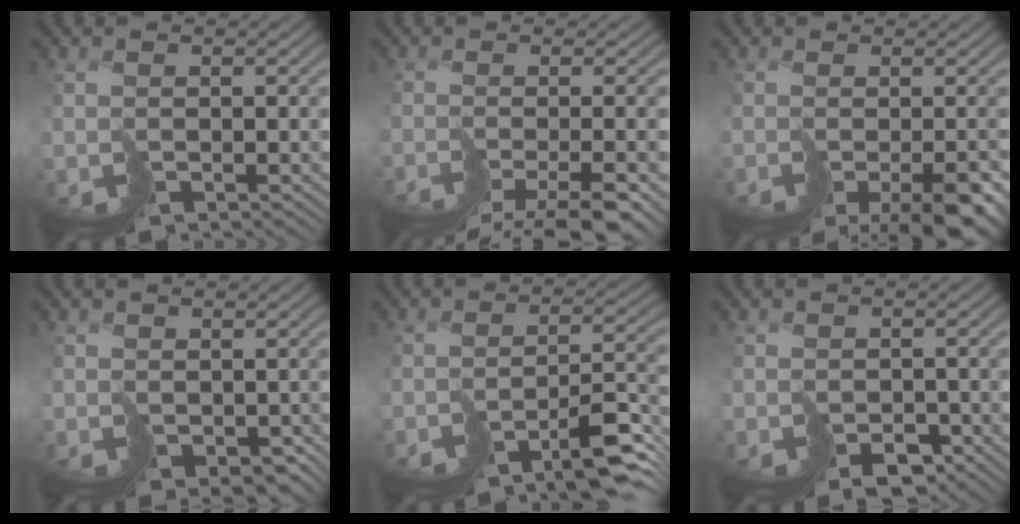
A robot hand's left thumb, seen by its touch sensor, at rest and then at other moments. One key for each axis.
{"total": 8.2, "fx": -6.1, "fy": 1.1, "fz": 5.4, "tx": -0.068, "ty": -0.009, "tz": -0.070}
{"total": 10.3, "fx": -6.5, "fy": 3.8, "fz": 7.0, "tx": -0.094, "ty": -0.034, "tz": -0.048}
{"total": 2.1, "fx": 0.5, "fy": 1.7, "fz": 1.1, "tx": -0.025, "ty": -0.007, "tz": 0.013}
{"total": 5.8, "fx": -4.1, "fy": 1.2, "fz": 3.9, "tx": -0.039, "ty": 0.004, "tz": -0.068}
{"total": 3.0, "fx": -1.6, "fy": 2.1, "fz": 1.3, "tx": -0.012, "ty": -0.009, "tz": -0.019}